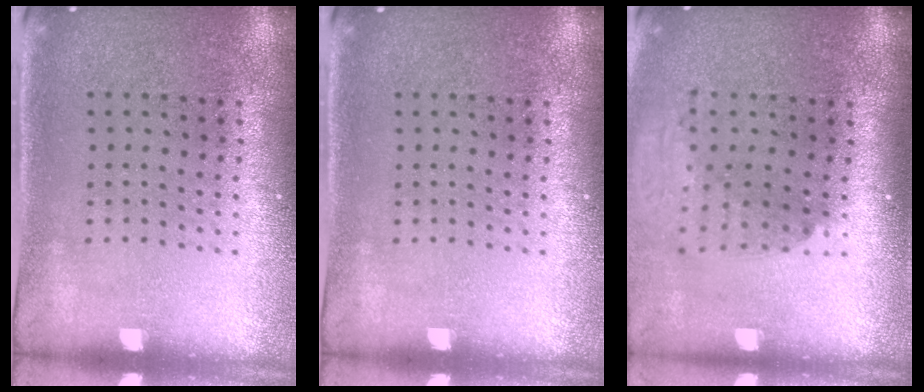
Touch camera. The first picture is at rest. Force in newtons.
{"total": 0.0}
{"total": 1.9, "press": 1.4, "slide": 1.3}